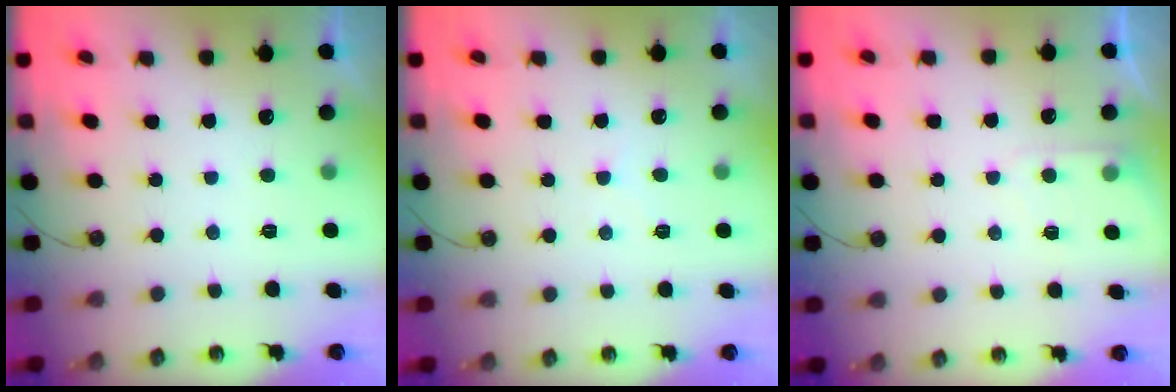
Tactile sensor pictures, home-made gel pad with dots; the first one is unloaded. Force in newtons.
{"total": 4.0, "press": 3.9, "slide": 0.5}
{"total": 4.6, "press": 4.6, "slide": 0.6}